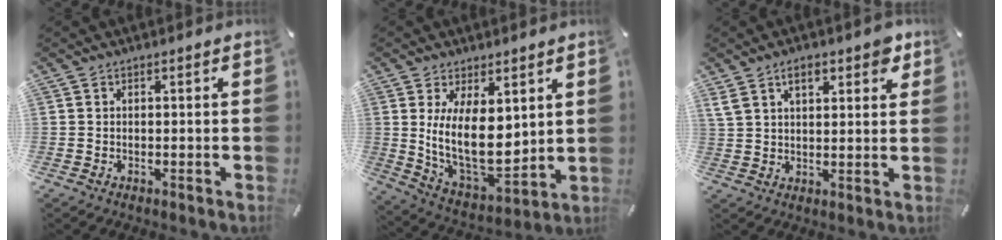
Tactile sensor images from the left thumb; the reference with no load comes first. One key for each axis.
{"total": 15.4, "fx": 4.3, "fy": 8.9, "fz": 11.7, "tx": -0.226, "ty": -0.048, "tz": 0.083}
{"total": 7.2, "fx": 4.1, "fy": 3.7, "fz": 4.5, "tx": -0.074, "ty": -0.004, "tz": 0.072}